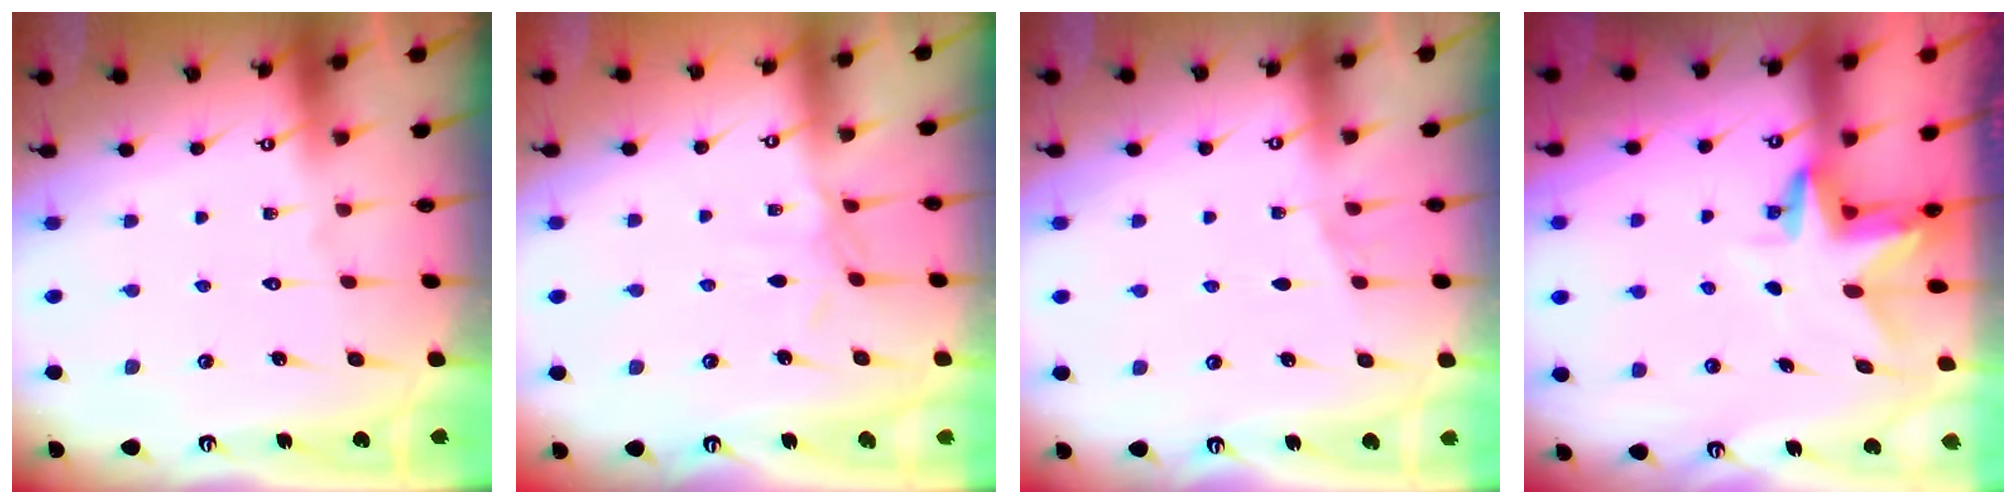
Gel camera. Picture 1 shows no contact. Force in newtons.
{"total": 2.9, "press": 2.9, "slide": 0.6}
{"total": 0.7, "press": 0.7, "slide": 0.1}
{"total": 3.3, "press": 3.3, "slide": 0.2}